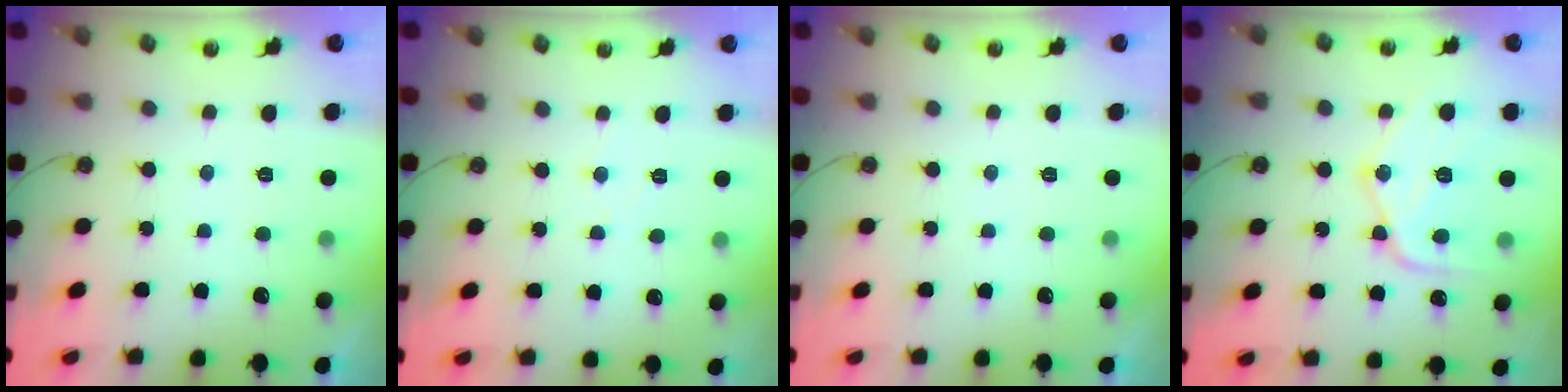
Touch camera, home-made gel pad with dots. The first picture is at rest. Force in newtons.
{"total": 3.2, "press": 3.2, "slide": 0.5}
{"total": 0.0}
{"total": 16.0, "press": 16.0, "slide": 1.3}